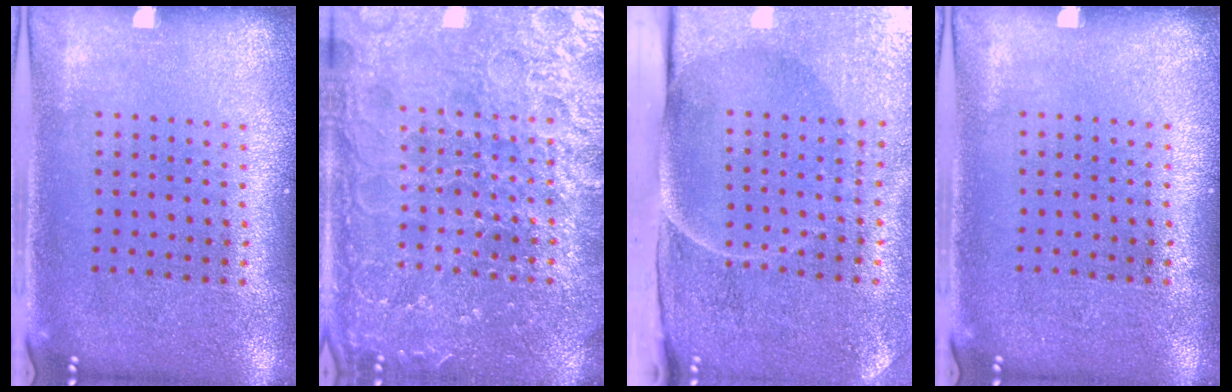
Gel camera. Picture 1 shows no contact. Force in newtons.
{"total": 7.0, "press": 7.0, "slide": 1.0}
{"total": 4.9, "press": 3.9, "slide": 3.0}
{"total": 0.0}